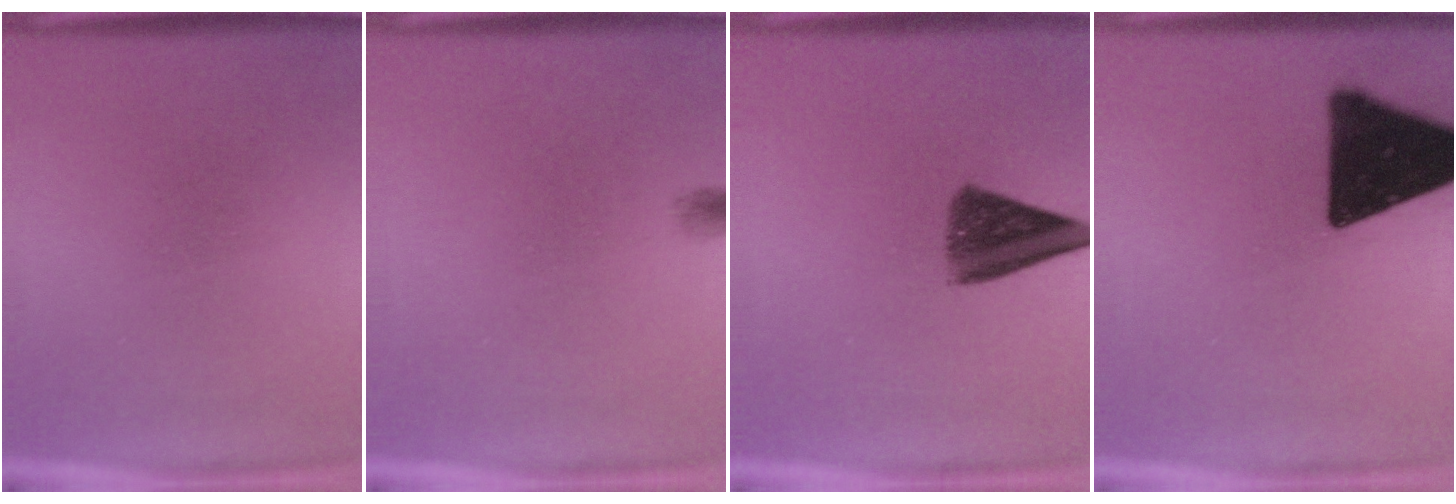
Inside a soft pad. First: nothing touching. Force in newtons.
{"total": 1.4}
{"total": 8.8}
{"total": 19.6}